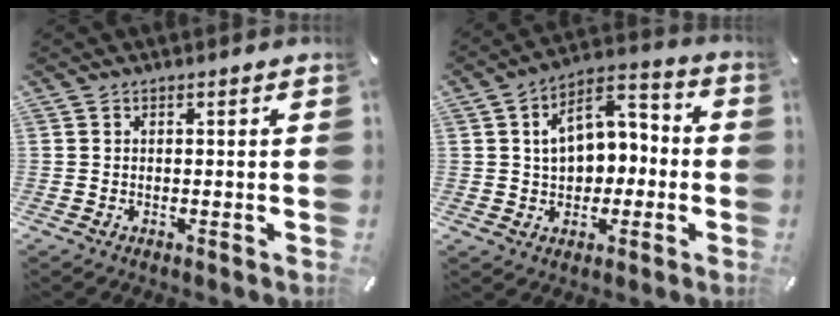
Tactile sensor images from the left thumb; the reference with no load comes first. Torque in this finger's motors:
{"motor_torque": [1.47, 1.58, 0.85, -0.27, 0.32]}